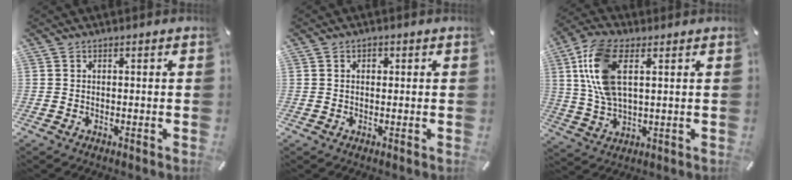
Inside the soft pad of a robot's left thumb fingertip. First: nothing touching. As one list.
[{"total": 1.6, "force": [0.3, 1.1, 1.1], "torque": [-0.015, 0.004, 0.002]}, {"total": 12.2, "force": [4.1, 6.3, 9.7], "torque": [-0.224, -0.001, 0.072]}]